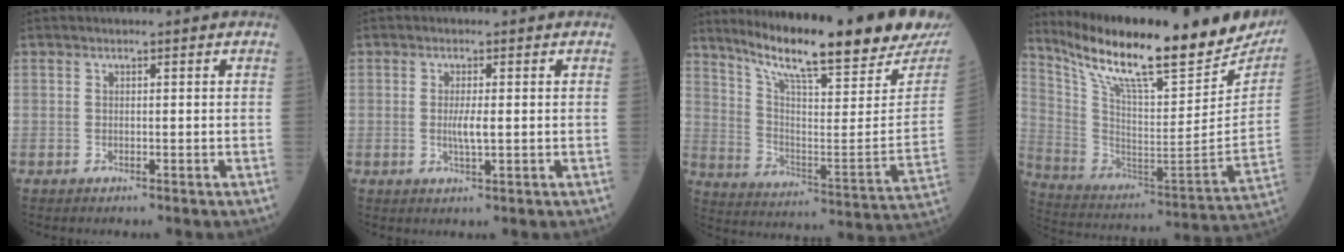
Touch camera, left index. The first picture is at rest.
{"total": 2.5, "force": [0.0, 0.3, 2.5], "torque": [-0.053, -0.004, 0.001]}
{"total": 24.7, "force": [20.6, 1.5, 13.6], "torque": [-0.224, -0.066, 0.294]}
{"total": 28.4, "force": [23.3, 5.6, 15.3], "torque": [-0.266, -0.044, 0.345]}